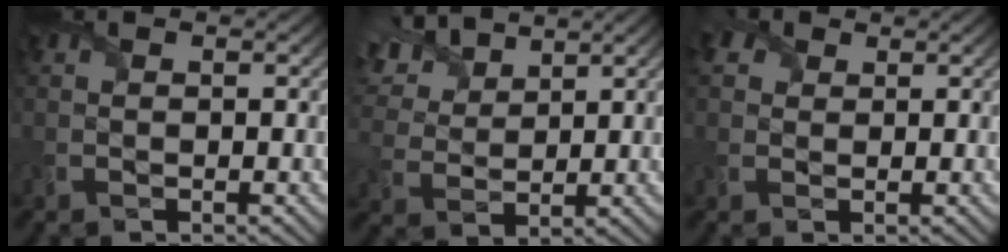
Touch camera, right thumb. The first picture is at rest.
{"total": 8.3, "force": [5.8, 3.9, 4.4], "torque": [-0.129, 0.023, 0.115]}
{"total": 3.3, "force": [1.6, 2.5, 1.5], "torque": [-0.045, 0.009, 0.028]}